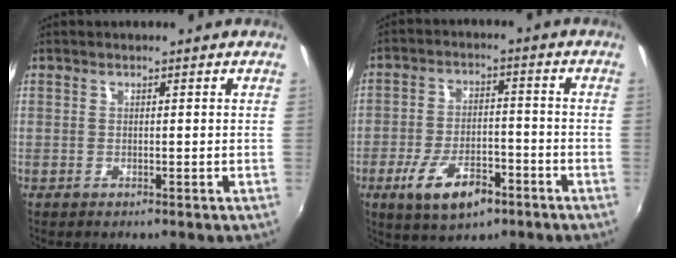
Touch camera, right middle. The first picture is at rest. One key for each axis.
{"total": 10.7, "fx": -5.8, "fy": 4.7, "fz": 7.6, "tx": -0.159, "ty": -0.007, "tz": -0.093}